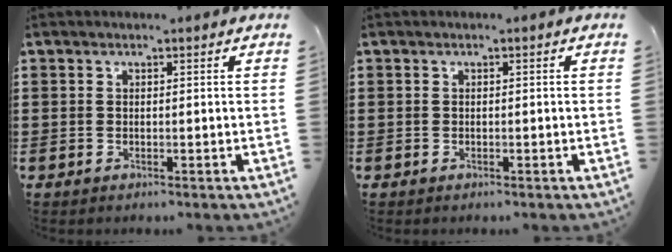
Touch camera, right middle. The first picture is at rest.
{"total": 0.0}